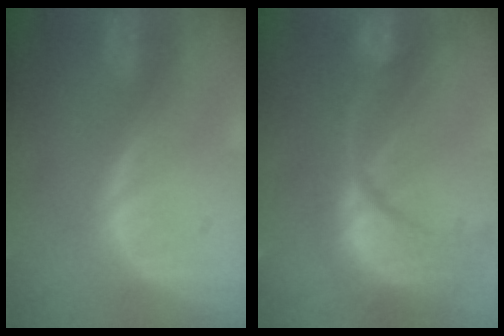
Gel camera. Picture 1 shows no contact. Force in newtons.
{"total": 14.0, "press": 11.1, "slide": 8.4}